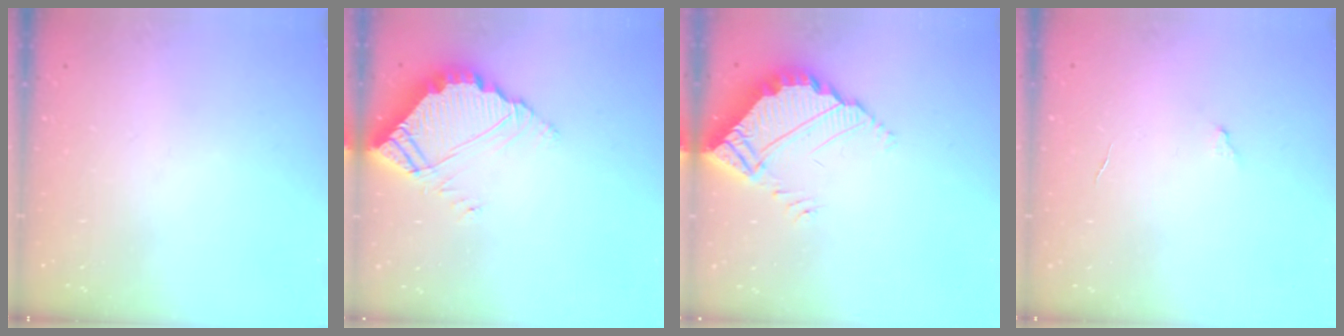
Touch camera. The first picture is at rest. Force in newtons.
{"total": 7.4, "press": 7.4, "slide": 0.2}
{"total": 5.8, "press": 5.8, "slide": 0.3}
{"total": 3.0, "press": 3.0, "slide": 0.3}